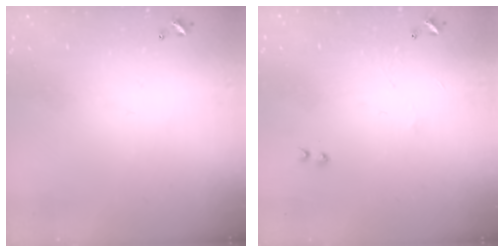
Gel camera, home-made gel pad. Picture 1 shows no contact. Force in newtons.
{"total": 0.9, "press": 0.8, "slide": 0.5}